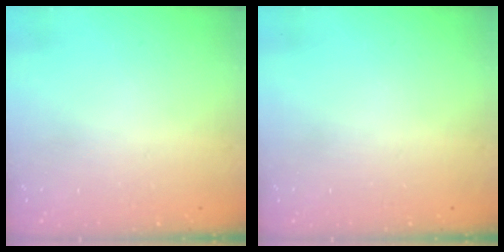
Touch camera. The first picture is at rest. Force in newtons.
{"total": 0.0}